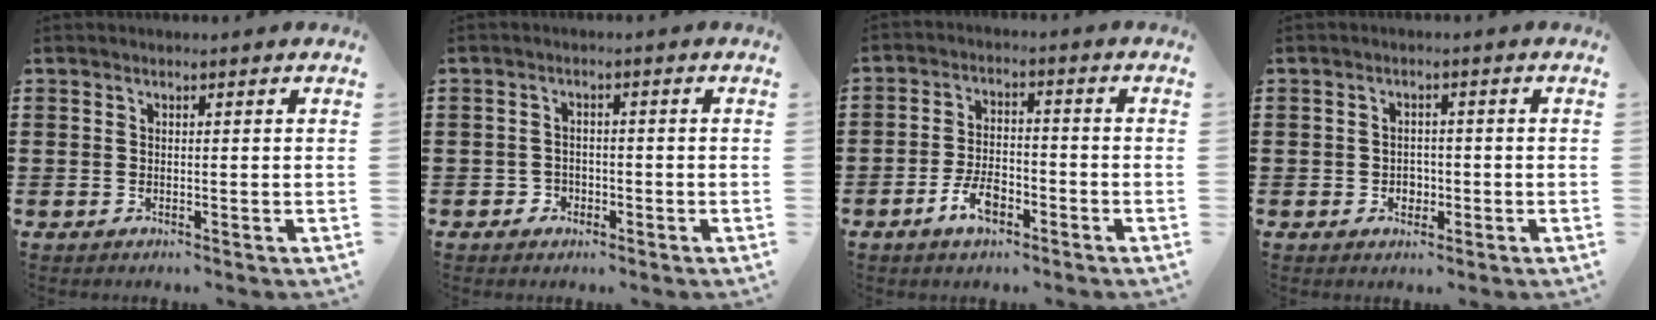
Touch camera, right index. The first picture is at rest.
{"total": 1.8, "force": [-1.2, 1.4, 0.1], "torque": [-0.008, 0.002, -0.027]}
{"total": 5.7, "force": [-3.2, 2.4, 4.0], "torque": [-0.093, 0.002, -0.065]}
{"total": 2.0, "force": [-0.7, 1.6, 0.8], "torque": [-0.022, -0.001, -0.015]}